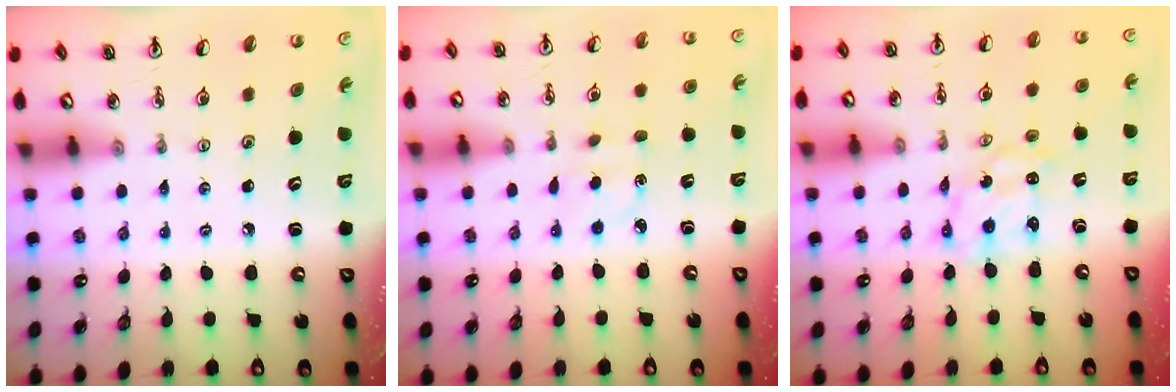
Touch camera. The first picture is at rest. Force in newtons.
{"total": 2.0, "press": 1.9, "slide": 0.7}
{"total": 2.7, "press": 2.7, "slide": 0.3}